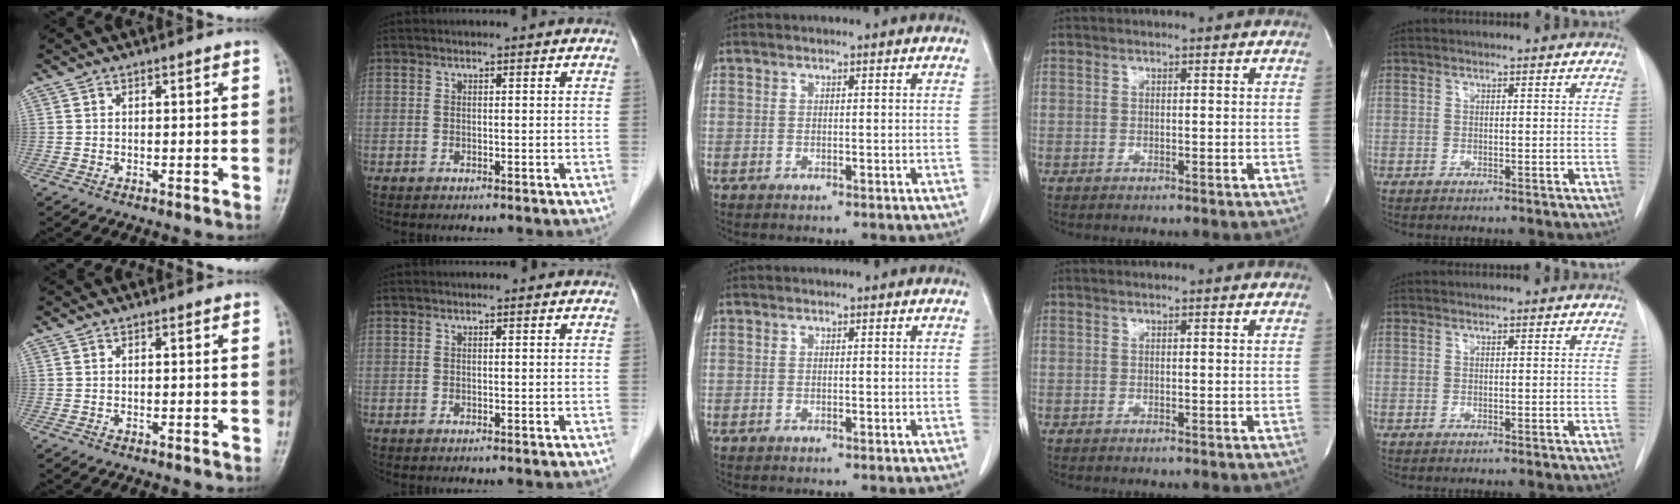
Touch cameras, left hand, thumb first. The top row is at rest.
{}